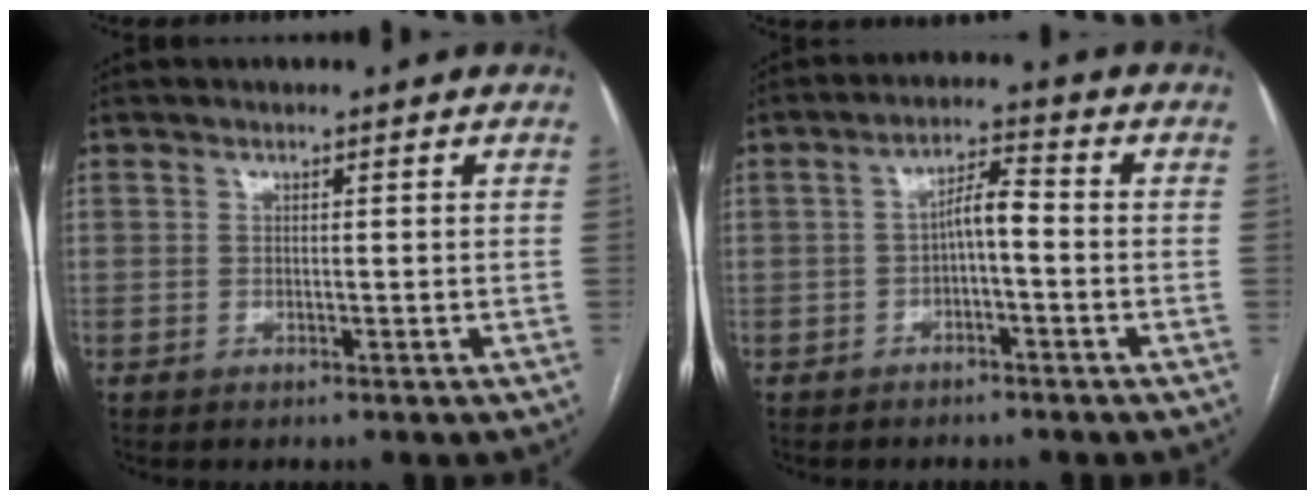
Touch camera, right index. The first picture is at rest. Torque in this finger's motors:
{"motor_torque": [0.60, -0.09, 0.39, 0.08]}